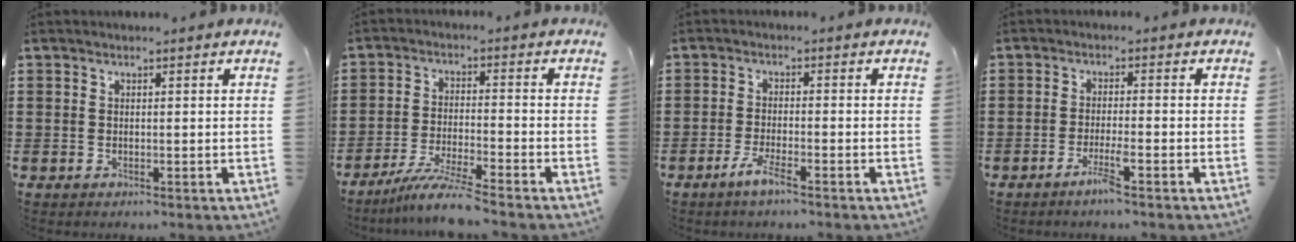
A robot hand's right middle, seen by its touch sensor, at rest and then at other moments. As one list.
[{"total": 6.4, "force": [-5.6, -0.4, 3.2], "torque": [-0.068, -0.018, -0.107]}, {"total": 3.6, "force": [-2.5, 0.2, 2.6], "torque": [-0.057, -0.003, -0.048]}, {"total": 3.3, "force": [-2.3, -0.1, 2.4], "torque": [-0.047, -0.005, -0.042]}]